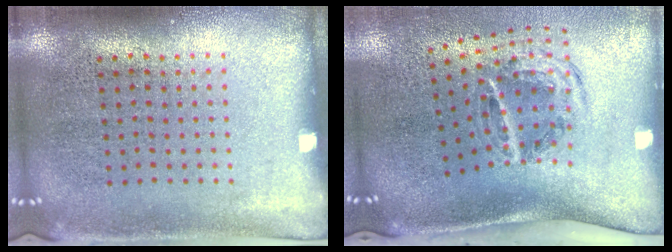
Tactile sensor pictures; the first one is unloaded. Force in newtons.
{"total": 1.6, "press": 1.1, "slide": 1.2}